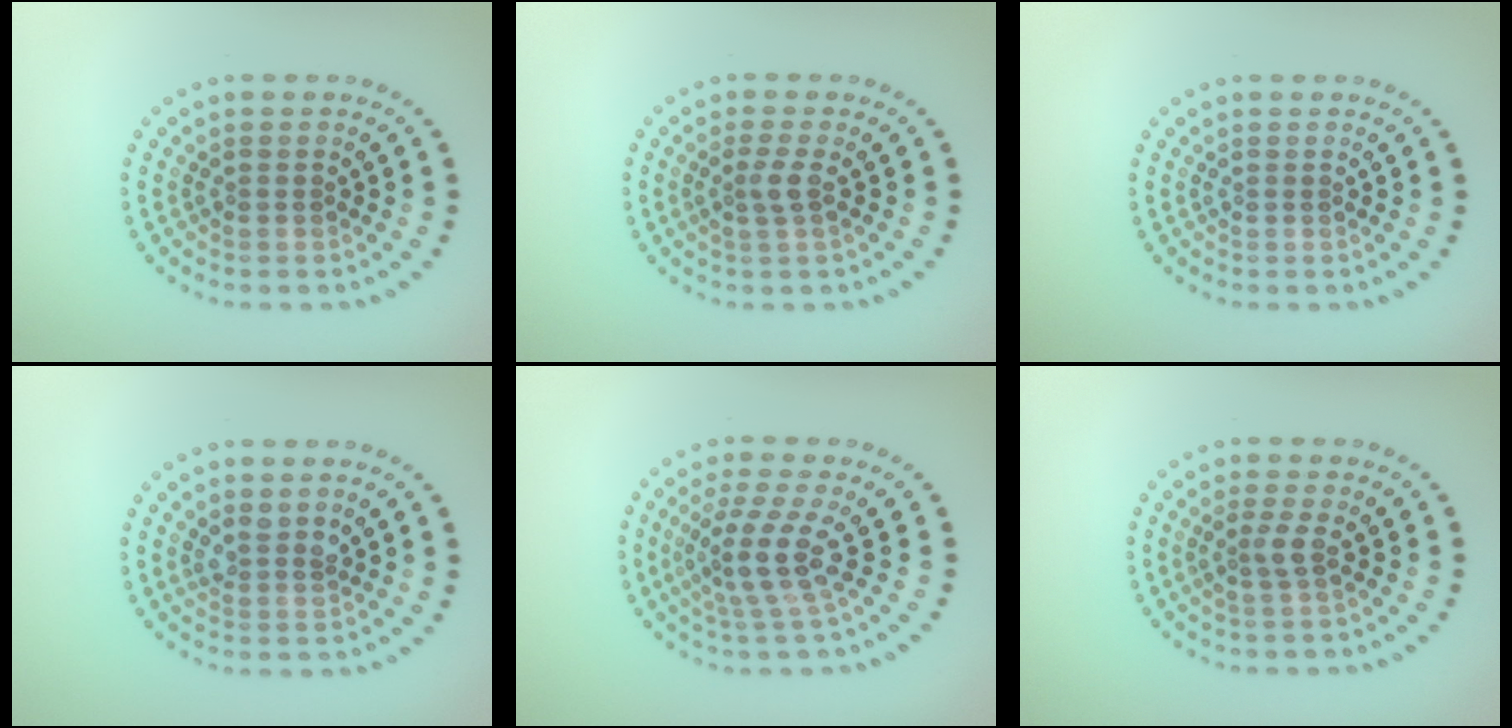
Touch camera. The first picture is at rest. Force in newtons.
{"total": 1.6, "press": 1.2, "slide": 1.0}
{"total": 0.0}
{"total": 1.6, "press": 1.3, "slide": 0.9}
{"total": 3.6, "press": 2.8, "slide": 2.3}
{"total": 1.6, "press": 1.2, "slide": 1.0}